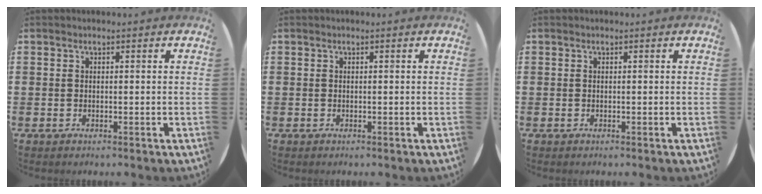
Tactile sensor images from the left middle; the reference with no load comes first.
{"total": 0.0}
{"total": 0.0}